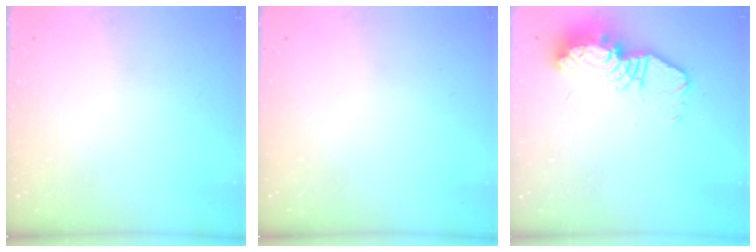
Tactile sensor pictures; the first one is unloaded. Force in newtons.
{"total": 0.0}
{"total": 13.9, "press": 13.9, "slide": 1.0}